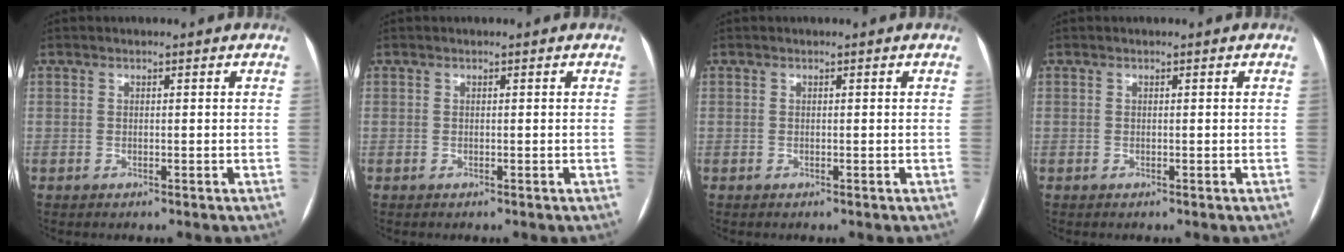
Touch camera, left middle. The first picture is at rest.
{"total": 0.0}
{"total": 0.0}
{"total": 0.0}